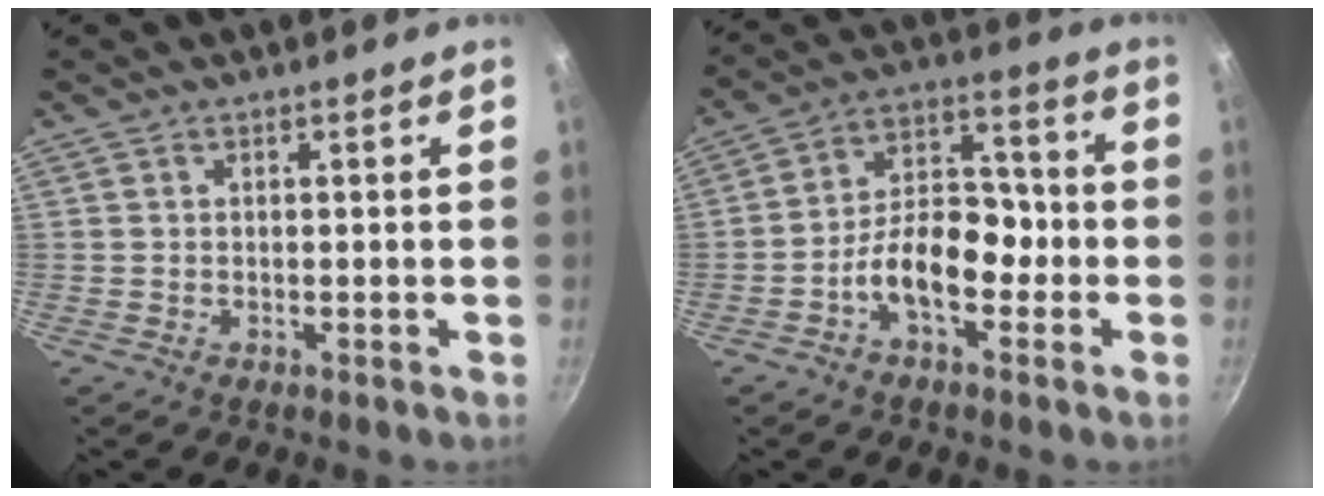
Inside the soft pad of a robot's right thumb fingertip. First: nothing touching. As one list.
[{"total": 11.7, "force": [-4.0, 6.8, 8.6], "torque": [-0.105, 0.057, -0.080]}]